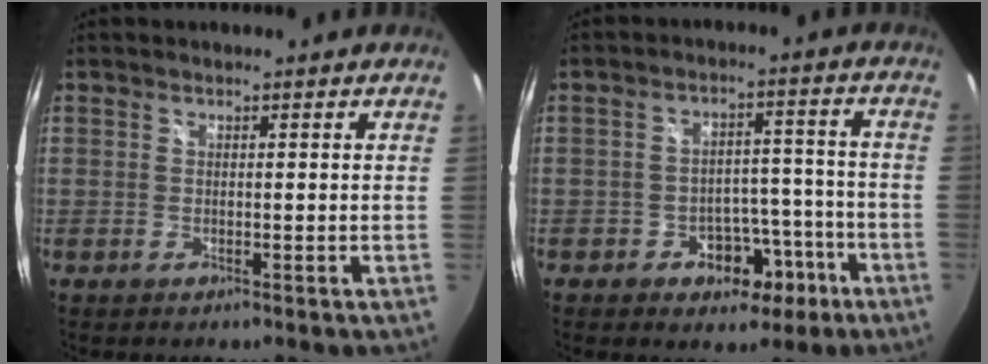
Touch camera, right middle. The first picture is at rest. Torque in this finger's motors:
{"motor_torque": [0.69, -0.43, 0.10, 0.04]}